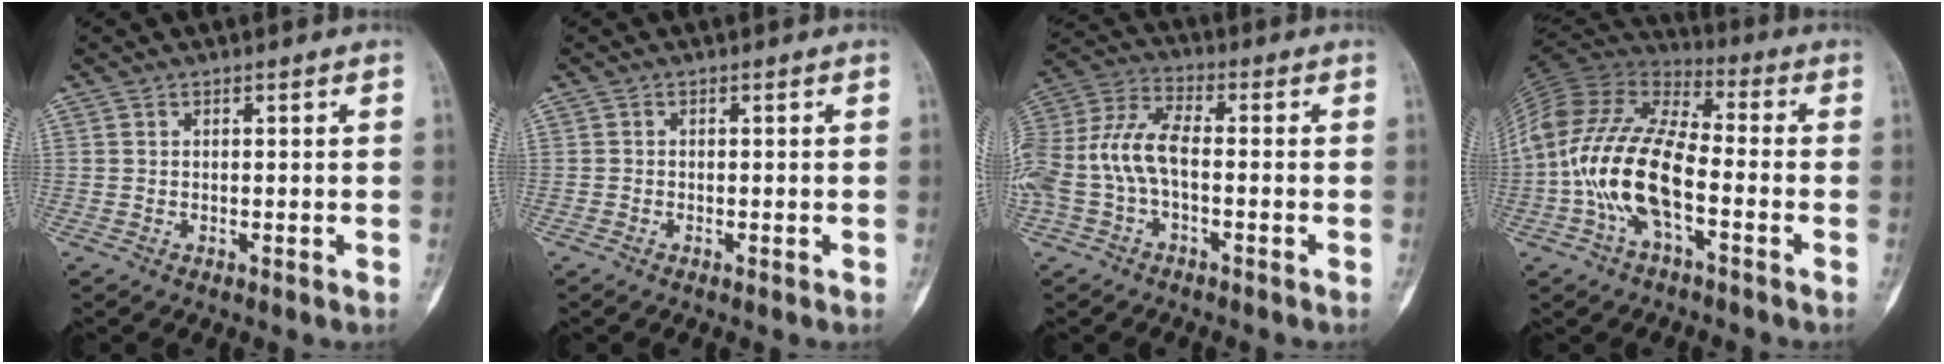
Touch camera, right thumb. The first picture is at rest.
{"total": 0.0}
{"total": 13.1, "force": [-2.0, 7.2, 10.8], "torque": [-0.238, 0.041, -0.041]}
{"total": 18.7, "force": [-4.6, 8.8, 15.8], "torque": [-0.326, 0.042, -0.091]}